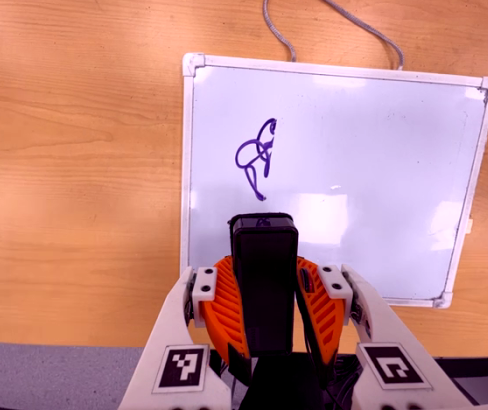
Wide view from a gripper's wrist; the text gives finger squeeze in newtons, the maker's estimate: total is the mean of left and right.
{"total": 10.0, "left": 8.7, "right": 11.4}